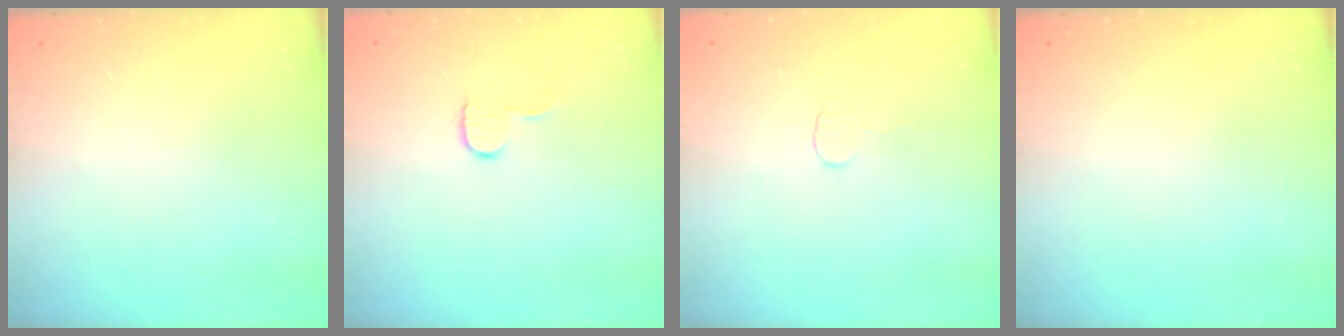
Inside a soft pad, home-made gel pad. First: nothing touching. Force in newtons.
{"total": 5.4, "press": 5.3, "slide": 0.5}
{"total": 3.9, "press": 3.9, "slide": 0.3}
{"total": 0.0}